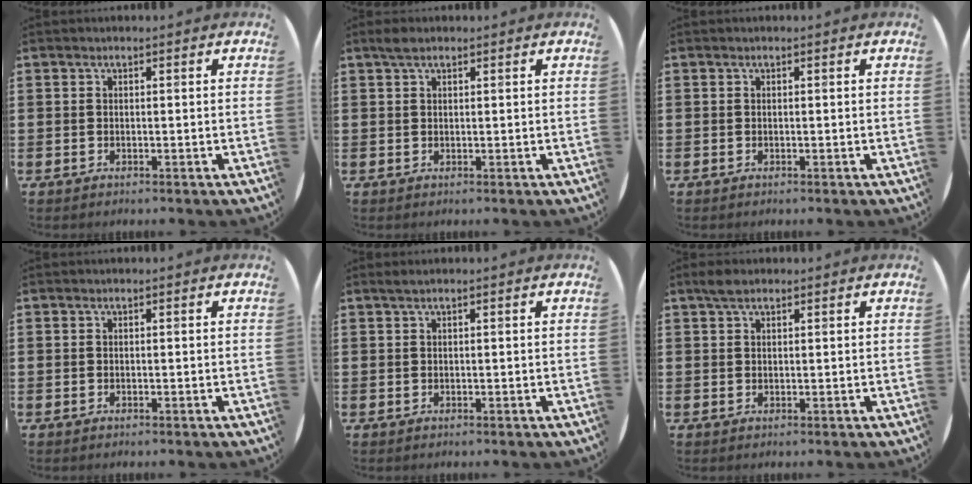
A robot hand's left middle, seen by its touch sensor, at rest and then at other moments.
{"total": 1.5, "force": [1.1, 0.6, 0.8], "torque": [-0.010, 0.002, 0.018]}
{"total": 0.0}
{"total": 0.0}
{"total": 0.5, "force": [0.3, -0.1, 0.4], "torque": [-0.007, 0.000, 0.006]}
{"total": 2.0, "force": [1.5, 0.8, 1.1], "torque": [-0.017, 0.003, 0.025]}